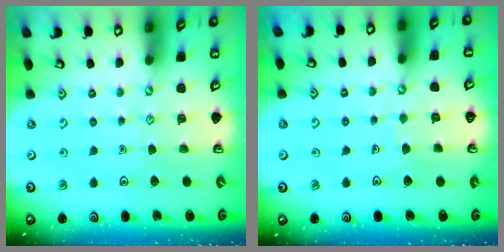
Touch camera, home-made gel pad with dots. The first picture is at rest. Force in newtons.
{"total": 1.8, "press": 1.8, "slide": 0.0}